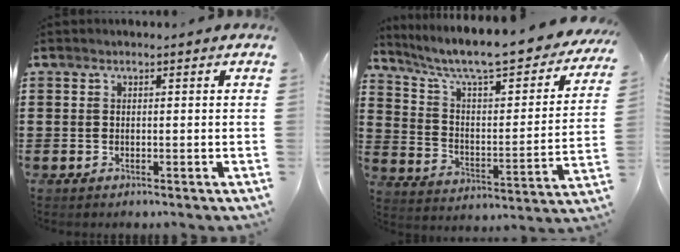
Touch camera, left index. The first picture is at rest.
{"total": 9.1, "force": [7.6, 0.9, 4.9], "torque": [-0.118, -0.059, 0.124]}